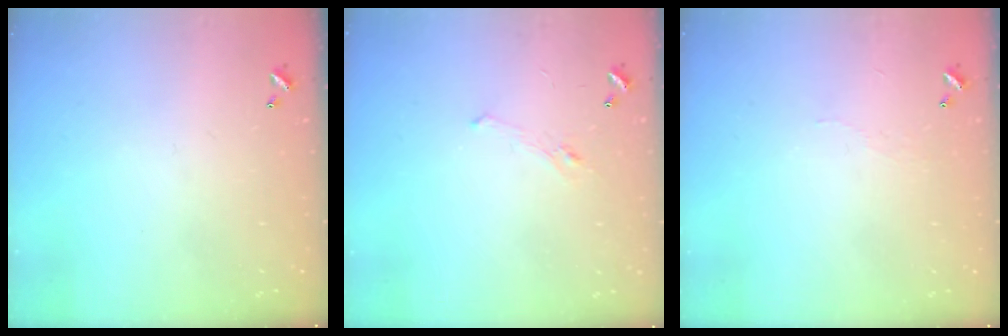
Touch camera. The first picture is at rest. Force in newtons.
{"total": 1.2, "press": 0.8, "slide": 0.9}
{"total": 2.0, "press": 1.9, "slide": 0.4}